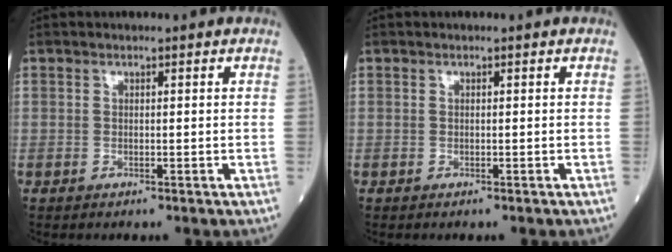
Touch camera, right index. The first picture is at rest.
{"total": 0.0}